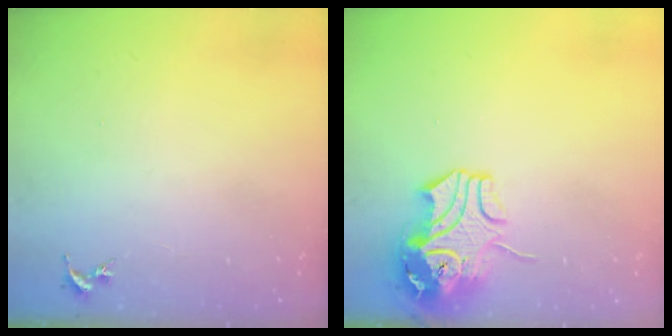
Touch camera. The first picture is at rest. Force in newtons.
{"total": 12.0, "press": 11.8, "slide": 2.0}